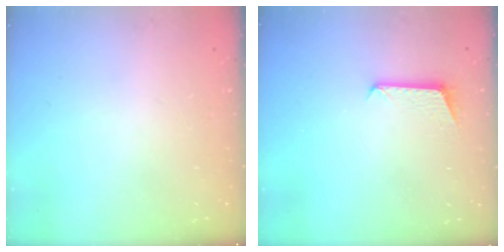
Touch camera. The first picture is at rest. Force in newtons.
{"total": 5.8, "press": 5.7, "slide": 0.5}